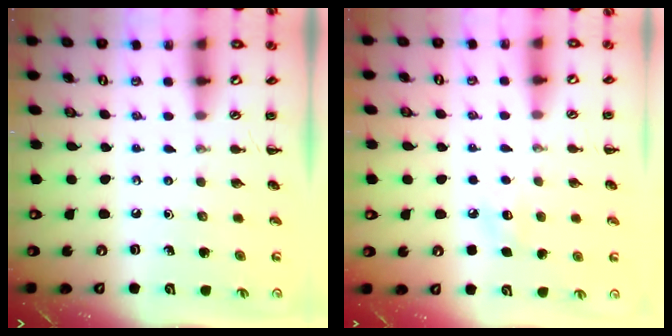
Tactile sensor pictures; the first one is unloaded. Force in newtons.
{"total": 6.1, "press": 5.8, "slide": 1.8}